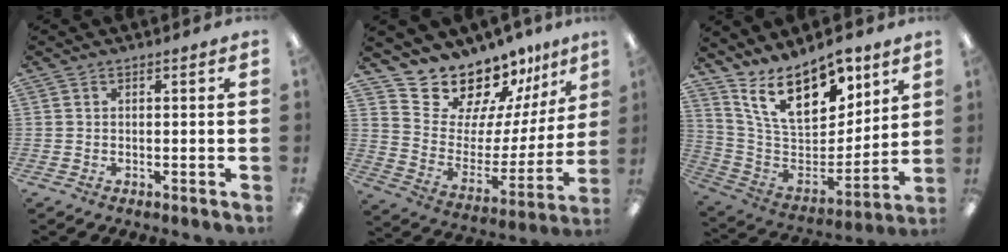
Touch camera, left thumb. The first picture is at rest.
{"total": 16.2, "force": [15.1, 5.4, 1.8], "torque": [-0.051, -0.150, 0.273]}
{"total": 19.2, "force": [12.3, 9.8, 10.9], "torque": [-0.188, -0.071, 0.221]}